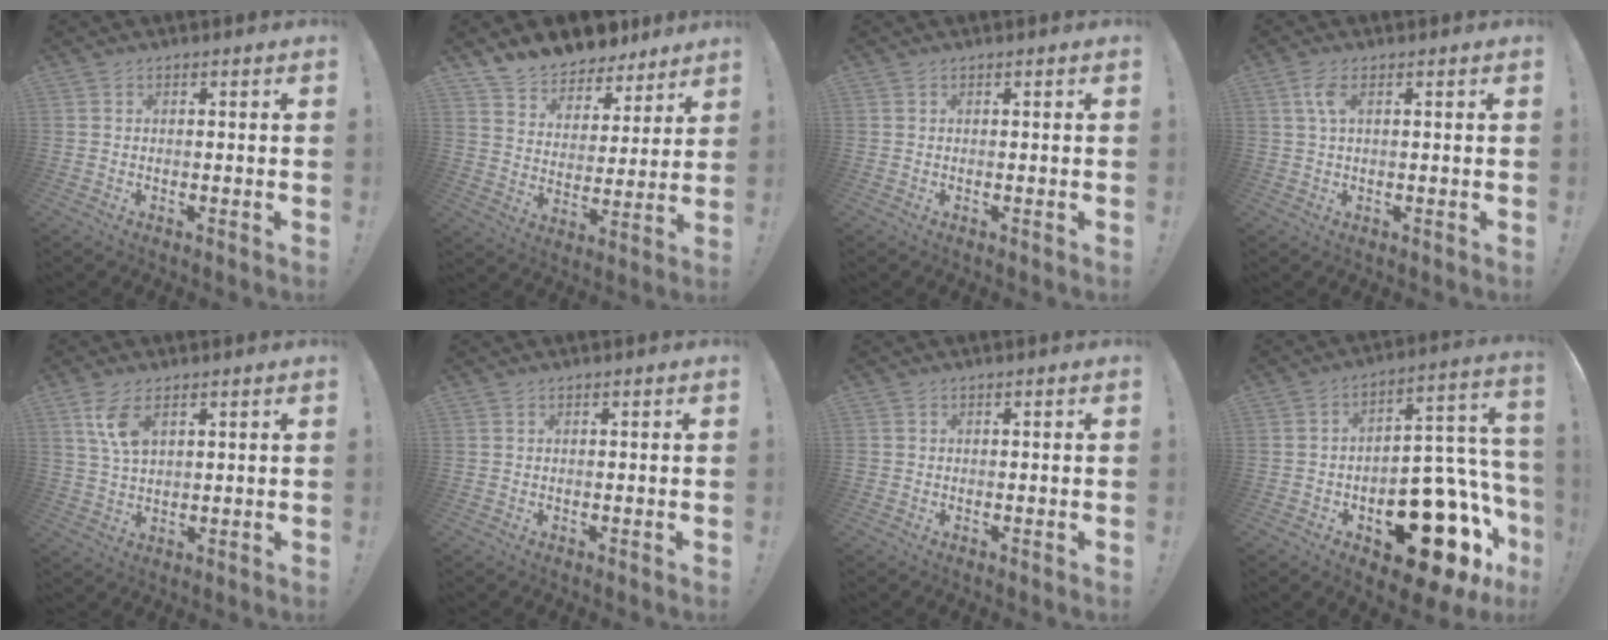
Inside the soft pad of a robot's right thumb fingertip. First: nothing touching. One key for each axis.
{"total": 9.6, "fx": 8.8, "fy": 4.0, "fz": 0.5, "tx": -0.027, "ty": -0.083, "tz": 0.166}
{"total": 0.0}
{"total": 3.9, "fx": 1.1, "fy": 1.4, "fz": 3.5, "tx": -0.074, "ty": 0.005, "tz": 0.021}
{"total": 7.4, "fx": 3.6, "fy": 3.5, "fz": 5.5, "tx": -0.106, "ty": -0.014, "tz": 0.064}
{"total": 0.0}
{"total": 0.6, "fx": -0.1, "fy": 0.6, "fz": 0.1, "tx": -0.004, "ty": 0.003, "tz": -0.001}
{"total": 23.5, "fx": -9.9, "fy": 13.1, "fz": 16.8, "tx": -0.186, "ty": 0.059, "tz": -0.142}